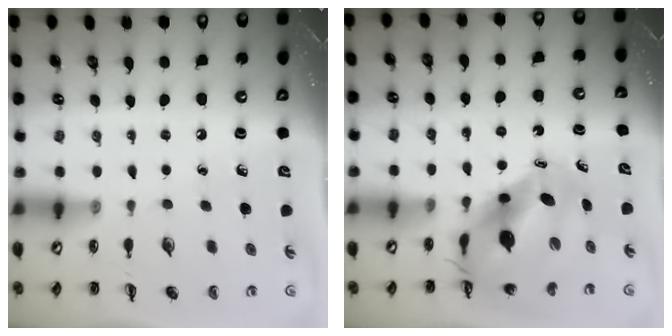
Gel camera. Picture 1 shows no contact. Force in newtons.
{"total": 10.0, "press": 9.6, "slide": 2.8}